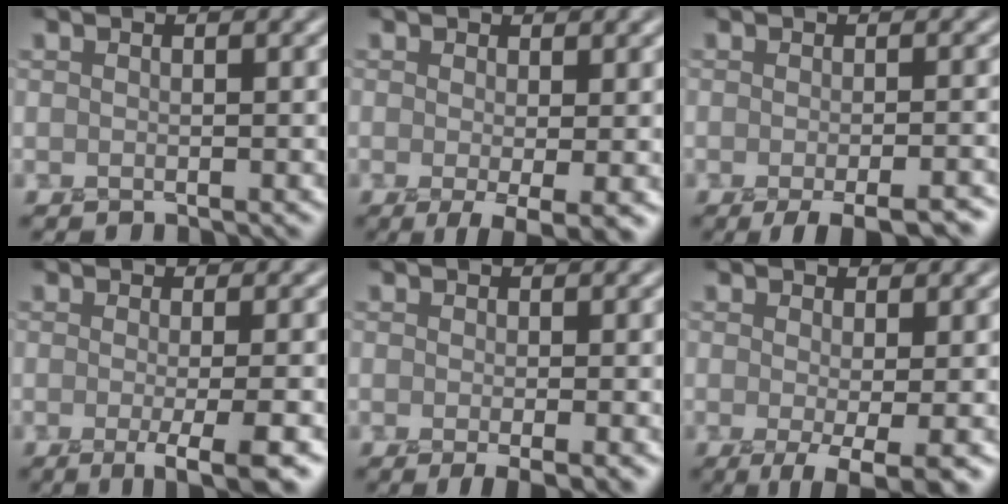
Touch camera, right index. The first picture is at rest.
{"total": 3.3, "force": [-1.0, 0.7, 3.1], "torque": [-0.048, -0.016, -0.016]}
{"total": 5.1, "force": [-3.3, 1.2, 3.6], "torque": [-0.044, -0.007, -0.046]}
{"total": 5.2, "force": [-2.0, 1.1, 4.7], "torque": [-0.059, -0.012, -0.028]}
{"total": 2.2, "force": [-0.8, 0.3, 2.0], "torque": [-0.031, -0.012, -0.013]}
{"total": 4.5, "force": [-1.4, 1.0, 4.1], "torque": [-0.064, -0.016, -0.021]}